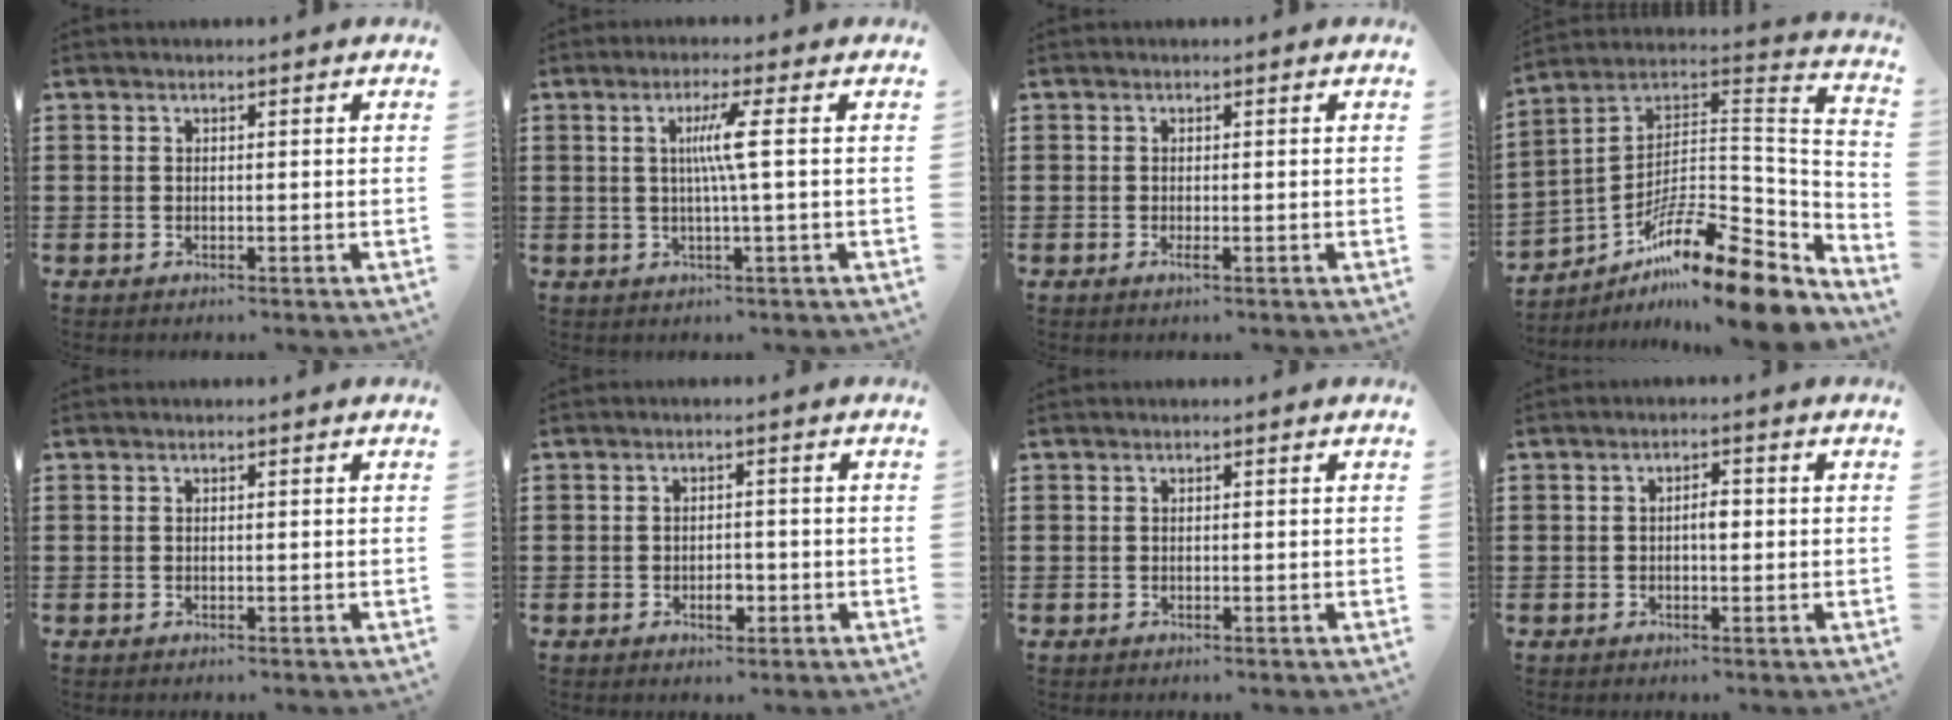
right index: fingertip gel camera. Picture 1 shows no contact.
{"total": 4.6, "force": [0.4, -0.4, 4.6], "torque": [-0.087, -0.005, 0.000]}
{"total": 0.8, "force": [-0.3, 0.0, 0.8], "torque": [-0.013, -0.004, -0.005]}
{"total": 15.8, "force": [-11.5, 3.6, 10.2], "torque": [-0.150, 0.021, -0.209]}
{"total": 0.0}
{"total": 2.6, "force": [-1.1, 1.4, 2.0], "torque": [-0.037, 0.003, -0.019]}
{"total": 0.0}
{"total": 2.2, "force": [-0.1, 0.8, 2.0], "torque": [-0.038, 0.003, -0.004]}